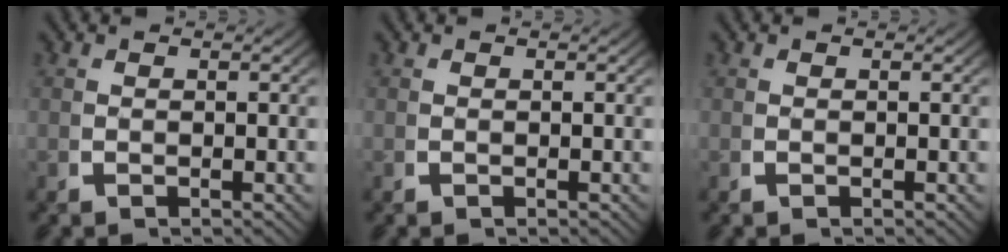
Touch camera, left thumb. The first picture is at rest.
{"total": 0.0}
{"total": 0.0}